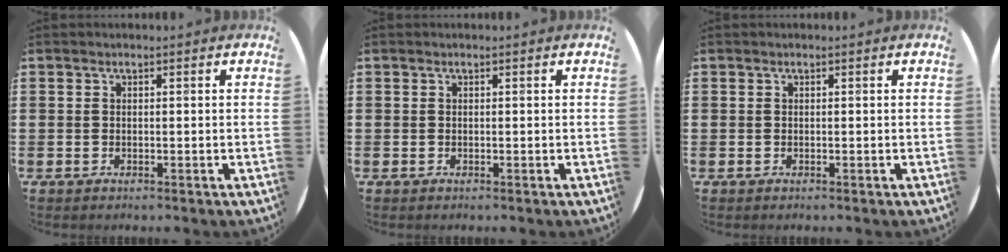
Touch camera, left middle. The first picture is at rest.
{"total": 0.0}
{"total": 0.0}